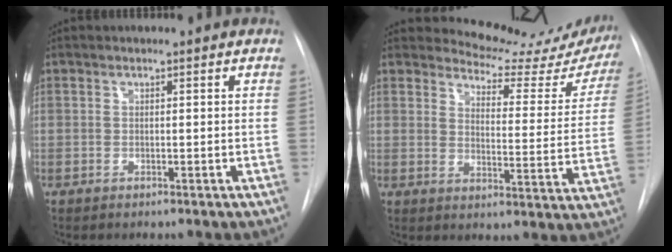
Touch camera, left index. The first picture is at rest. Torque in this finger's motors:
{"motor_torque": [1.01, -1.13, 0.08, -0.05]}